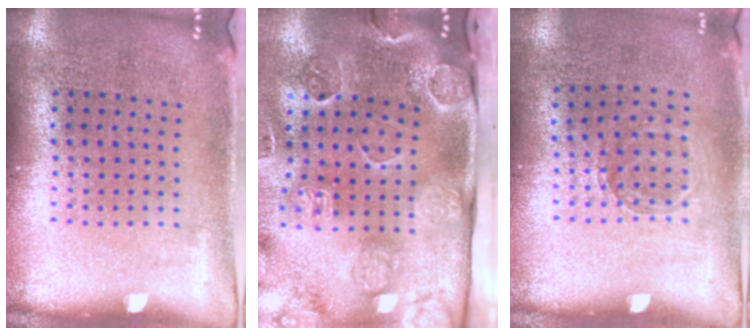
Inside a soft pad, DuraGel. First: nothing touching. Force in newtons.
{"total": 3.4, "press": 3.1, "slide": 1.4}
{"total": 0.8, "press": 0.8, "slide": 0.1}